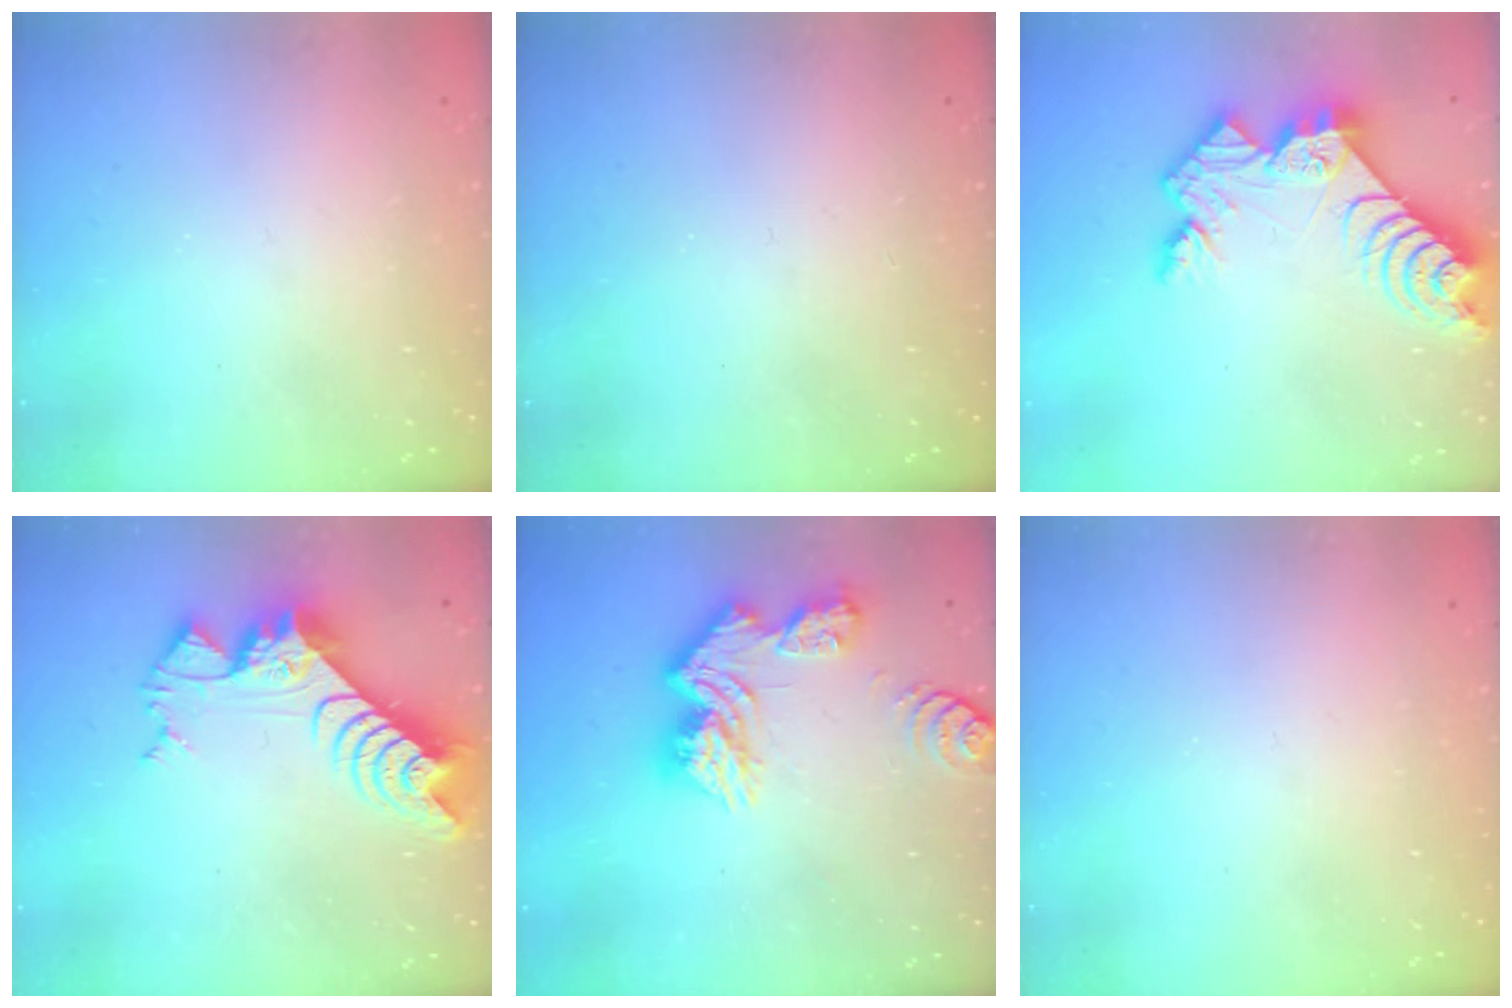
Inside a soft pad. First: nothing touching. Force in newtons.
{"total": 0.0}
{"total": 11.2, "press": 11.2, "slide": 0.8}
{"total": 10.6, "press": 10.6, "slide": 0.9}
{"total": 13.2, "press": 13.2, "slide": 1.2}
{"total": 0.0}